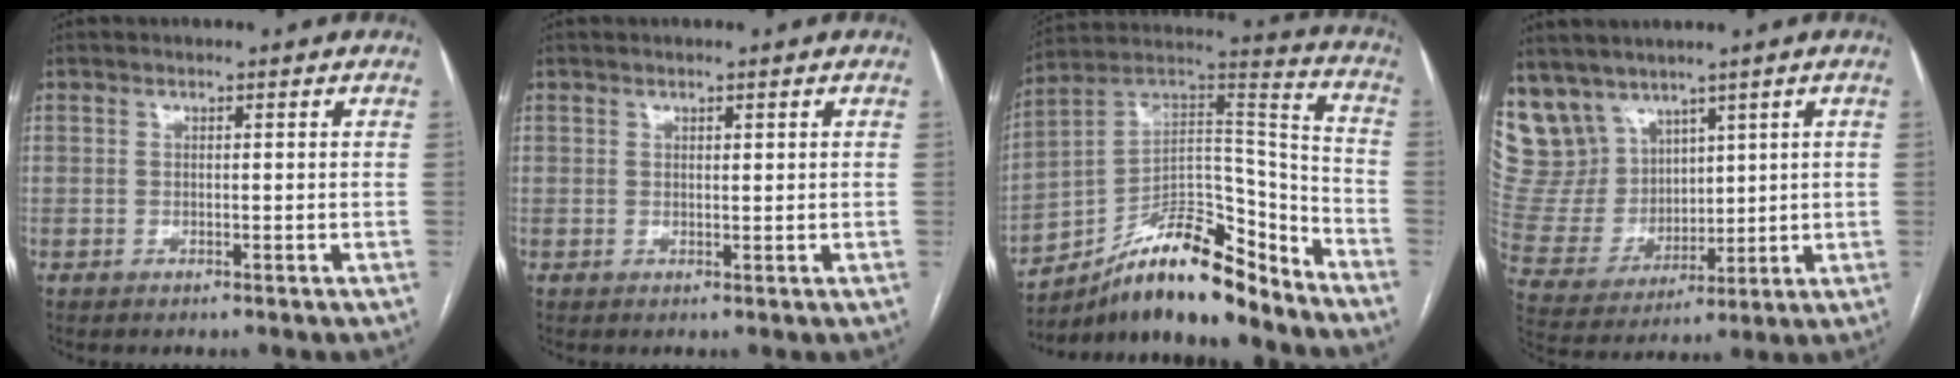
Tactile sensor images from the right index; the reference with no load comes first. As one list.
[{"total": 0.6, "force": [0.4, 0.3, 0.4], "torque": [-0.003, -0.002, 0.004]}, {"total": 20.1, "force": [-15.5, 5.4, 11.6], "torque": [-0.191, 0.045, -0.264]}, {"total": 12.7, "force": [9.4, 8.3, 2.1], "torque": [-0.068, 0.035, 0.208]}]